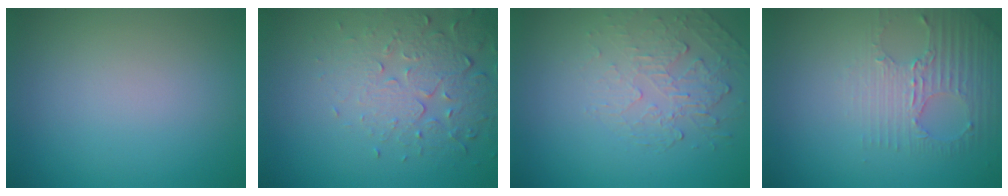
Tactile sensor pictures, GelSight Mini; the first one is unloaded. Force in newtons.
{"total": 5.0, "press": 3.6, "slide": 3.4}
{"total": 2.2, "press": 1.1, "slide": 1.9}
{"total": 2.8, "press": 2.5, "slide": 1.3}